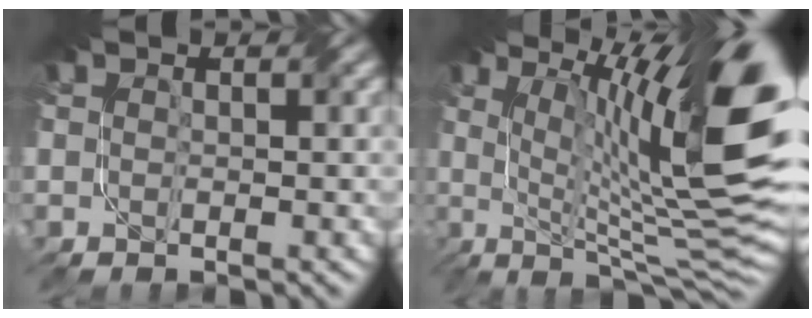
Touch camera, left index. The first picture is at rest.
{"total": 15.3, "force": [3.3, 3.3, 14.6], "torque": [-0.209, -0.002, 0.061]}